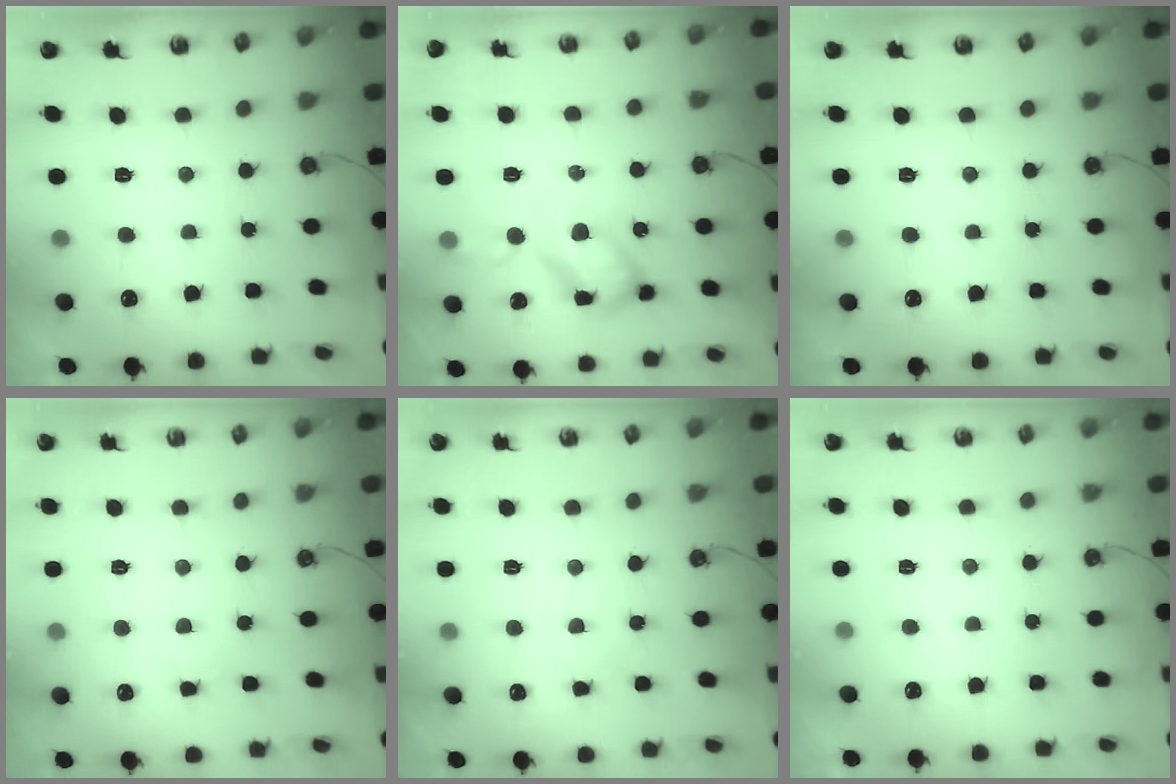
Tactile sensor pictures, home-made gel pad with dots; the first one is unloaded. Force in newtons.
{"total": 15.5, "press": 15.5, "slide": 1.2}
{"total": 0.0}
{"total": 3.5, "press": 3.5, "slide": 0.5}
{"total": 4.6, "press": 4.6, "slide": 0.5}
{"total": 0.0}